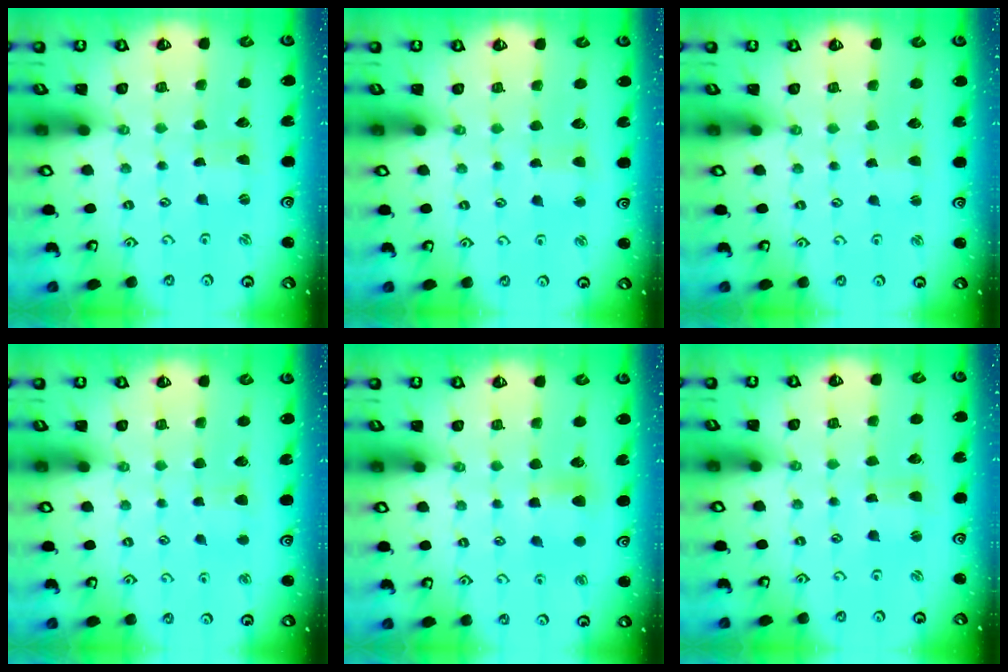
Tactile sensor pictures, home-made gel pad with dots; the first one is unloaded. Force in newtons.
{"total": 2.1, "press": 2.1, "slide": 0.5}
{"total": 1.6, "press": 1.6, "slide": 0.3}
{"total": 3.1, "press": 3.0, "slide": 0.6}
{"total": 6.4, "press": 6.3, "slide": 0.9}
{"total": 0.8, "press": 0.8, "slide": 0.2}